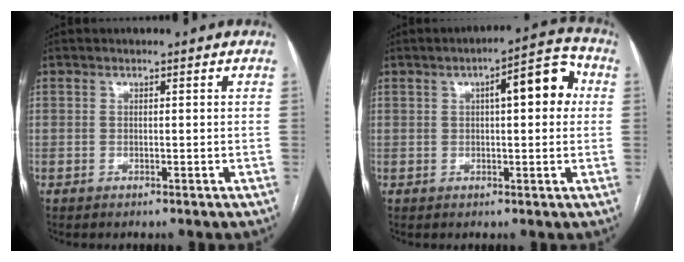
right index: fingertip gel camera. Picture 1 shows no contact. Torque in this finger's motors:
{"motor_torque": [0.62, 0.42, 0.16, 0.07]}